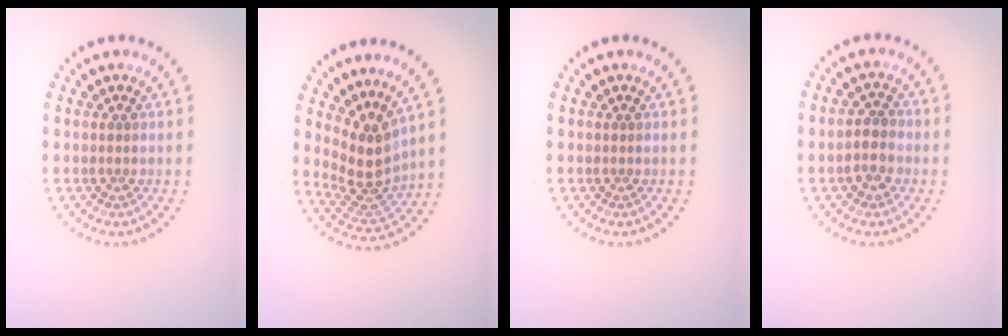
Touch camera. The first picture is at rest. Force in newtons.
{"total": 3.9, "press": 2.9, "slide": 2.6}
{"total": 0.0}
{"total": 2.5, "press": 2.4, "slide": 0.4}